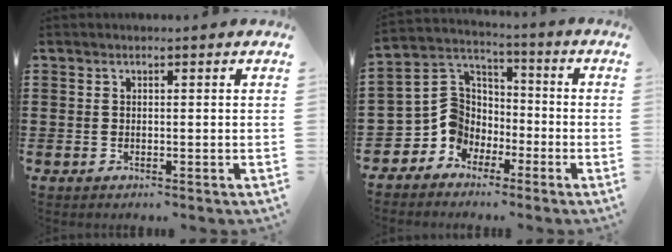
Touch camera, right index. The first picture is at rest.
{"total": 7.9, "force": [-2.4, 7.3, 2.0], "torque": [-0.088, 0.005, -0.052]}